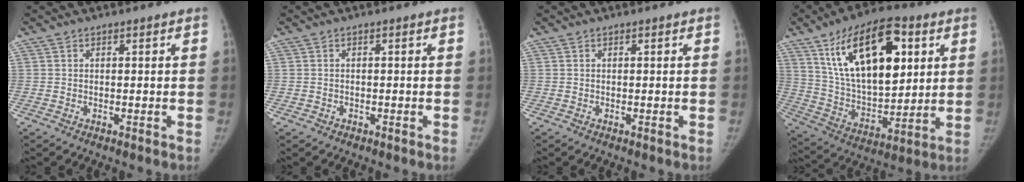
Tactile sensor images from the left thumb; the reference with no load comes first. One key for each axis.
{"total": 0.8, "fx": -0.5, "fy": 0.7, "fz": 0.1, "tx": 0.001, "ty": 0.004, "tz": -0.008}
{"total": 0.0}
{"total": 23.9, "fx": 9.4, "fy": 12.0, "fz": 18.5, "tx": -0.275, "ty": -0.028, "tz": 0.165}